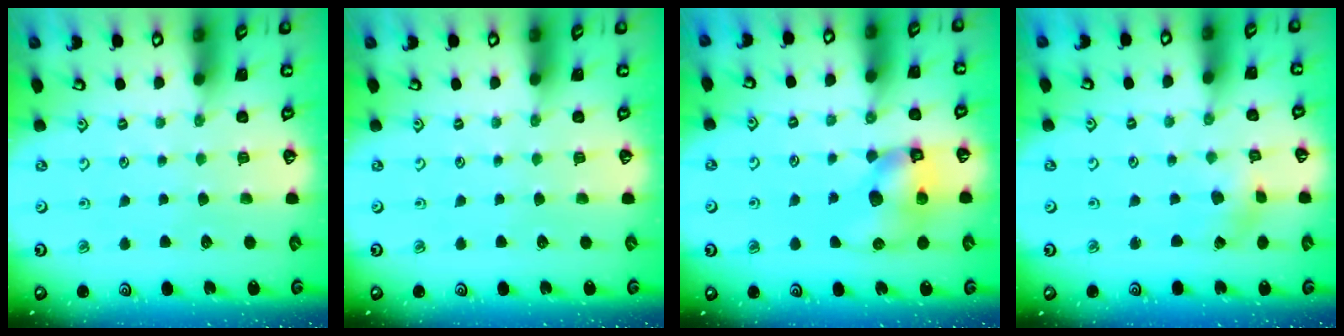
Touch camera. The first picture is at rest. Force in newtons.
{"total": 0.0}
{"total": 10.6, "press": 10.5, "slide": 1.7}
{"total": 1.1, "press": 1.1, "slide": 0.3}